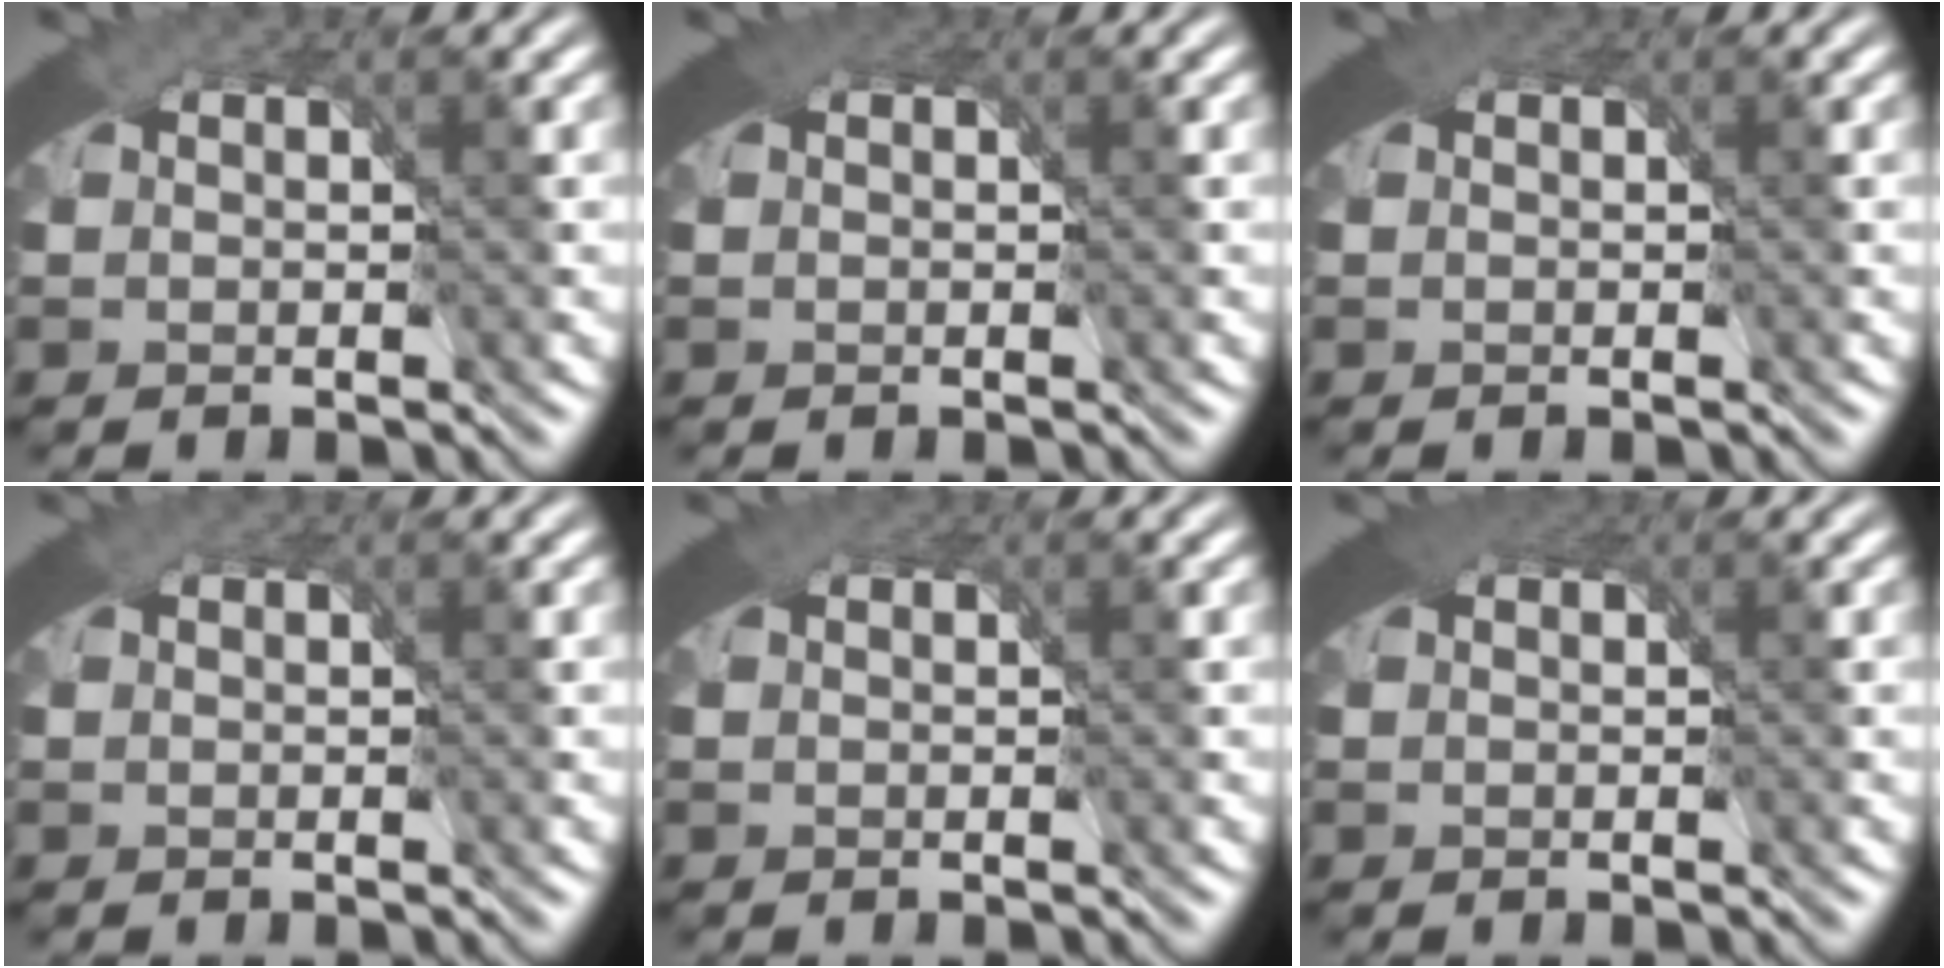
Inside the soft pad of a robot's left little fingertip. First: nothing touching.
{"total": 1.7, "force": [0.9, 1.0, 1.0], "torque": [-0.020, -0.004, 0.015]}
{"total": 1.4, "force": [0.8, 0.9, 0.8], "torque": [-0.016, -0.002, 0.013]}
{"total": 0.0}
{"total": 1.0, "force": [0.6, 0.7, 0.5], "torque": [-0.010, -0.002, 0.008]}
{"total": 2.2, "force": [1.0, 1.2, 1.6], "torque": [-0.029, -0.006, 0.017]}